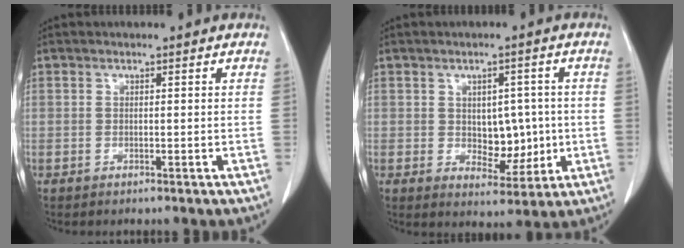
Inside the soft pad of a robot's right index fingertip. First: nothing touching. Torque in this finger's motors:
{"motor_torque": [0.03, 0.21, 0.08, 0.02]}